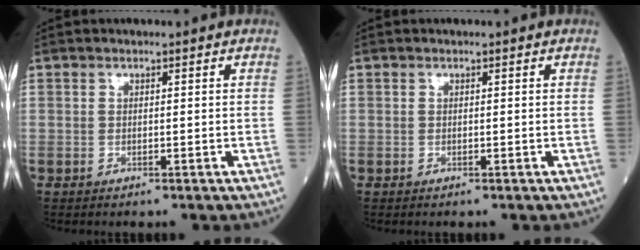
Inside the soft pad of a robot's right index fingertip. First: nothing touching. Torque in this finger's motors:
{"motor_torque": [0.00, 0.00, 0.00, 0.01]}